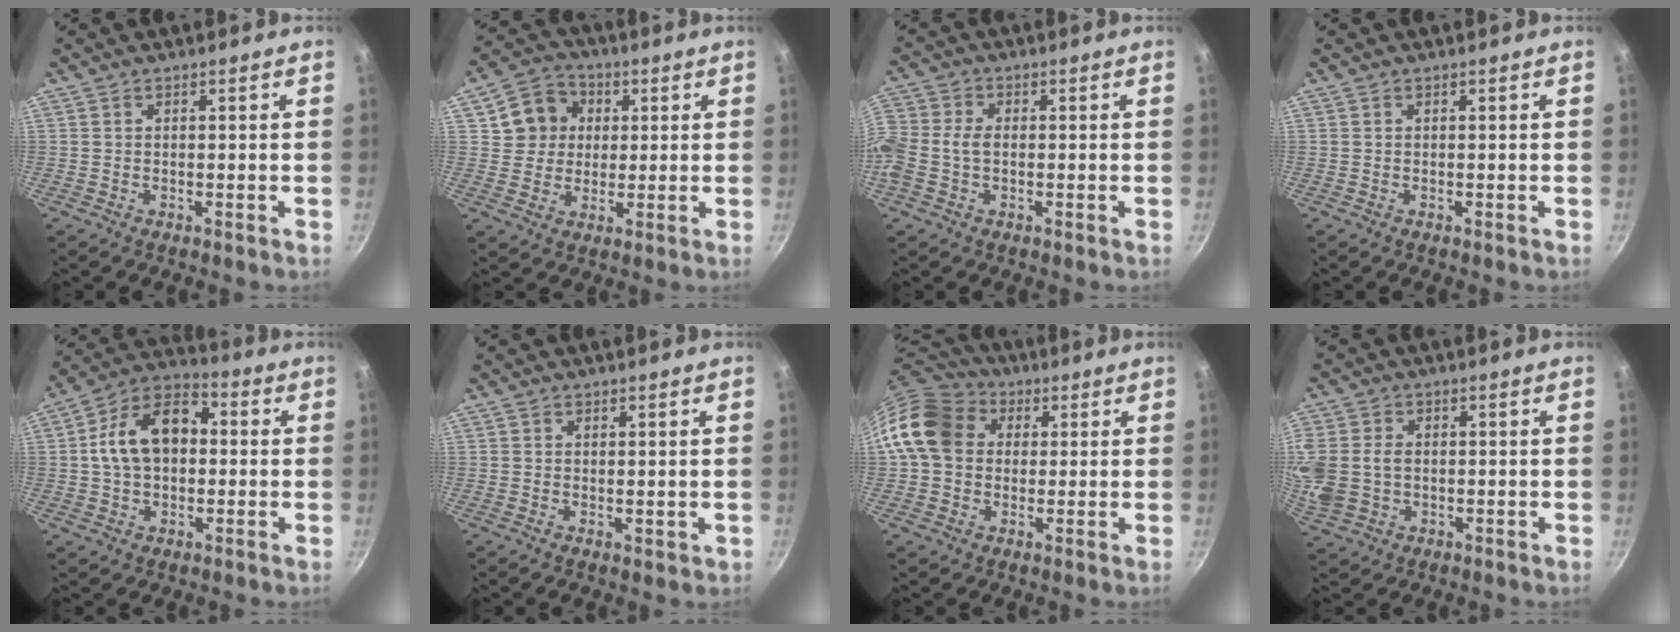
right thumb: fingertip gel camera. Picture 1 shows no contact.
{"total": 9.4, "force": [2.5, 8.4, 3.3], "torque": [-0.025, 0.015, 0.037]}
{"total": 8.7, "force": [-1.3, 6.5, 5.6], "torque": [-0.128, 0.023, -0.043]}
{"total": 0.0}
{"total": 14.5, "force": [0.9, 9.9, 10.6], "torque": [-0.152, 0.035, -0.001]}
{"total": 1.0, "force": [0.5, 0.6, 0.7], "torque": [-0.006, -0.005, 0.005]}
{"total": 14.6, "force": [2.5, 11.9, 8.1], "torque": [-0.134, 0.031, 0.027]}
{"total": 14.3, "force": [0.3, 11.4, 8.5], "torque": [-0.223, 0.013, 0.010]}